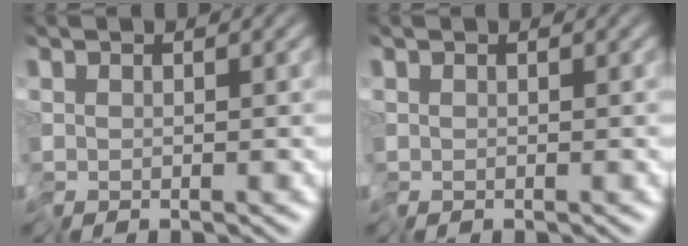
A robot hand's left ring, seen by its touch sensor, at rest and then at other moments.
{"total": 0.0}